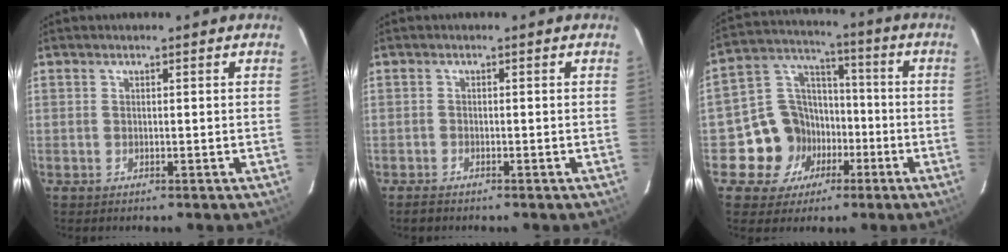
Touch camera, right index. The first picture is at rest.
{"total": 1.6, "force": [-1.4, 0.5, 0.5], "torque": [-0.017, -0.001, -0.026]}
{"total": 12.7, "force": [-4.7, 11.2, 3.6], "torque": [-0.087, 0.049, -0.061]}